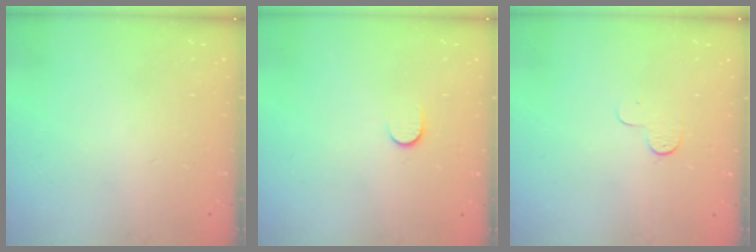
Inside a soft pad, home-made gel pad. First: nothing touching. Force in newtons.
{"total": 5.1, "press": 5.1, "slide": 0.6}
{"total": 3.9, "press": 3.9, "slide": 0.4}